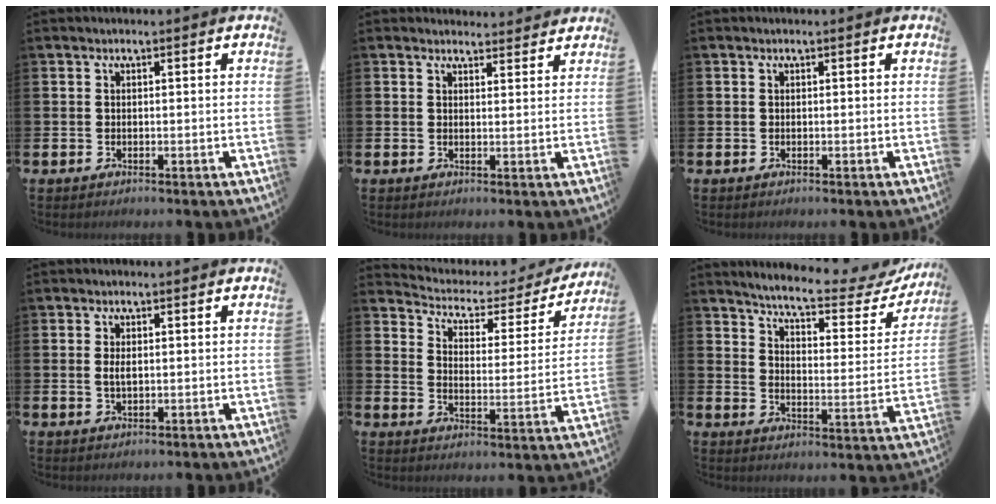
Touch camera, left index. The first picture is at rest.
{"total": 1.8, "force": [1.7, 0.5, -0.1], "torque": [0.008, -0.007, 0.030]}
{"total": 0.0}
{"total": 1.6, "force": [0.3, 0.7, 1.4], "torque": [-0.022, 0.001, 0.002]}
{"total": 4.1, "force": [3.5, 2.0, 1.1], "torque": [-0.049, -0.026, 0.049]}
{"total": 6.4, "force": [5.8, 0.7, 2.6], "torque": [-0.072, -0.041, 0.091]}